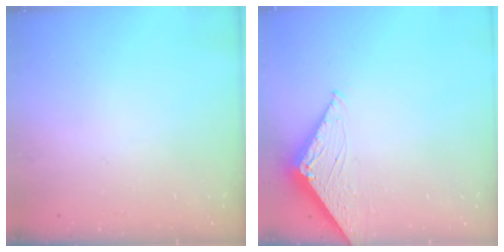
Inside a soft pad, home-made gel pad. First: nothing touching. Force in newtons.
{"total": 3.0, "press": 2.9, "slide": 0.3}